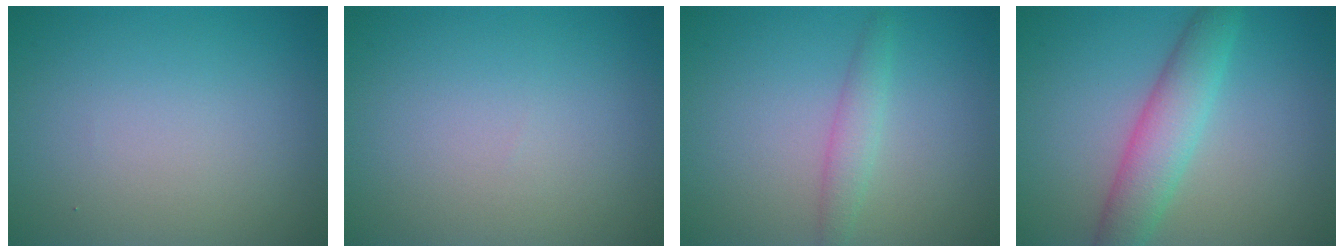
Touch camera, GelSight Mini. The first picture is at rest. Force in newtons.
{"total": 0.0}
{"total": 1.9, "press": 1.9, "slide": 0.1}
{"total": 4.6, "press": 4.6, "slide": 0.1}